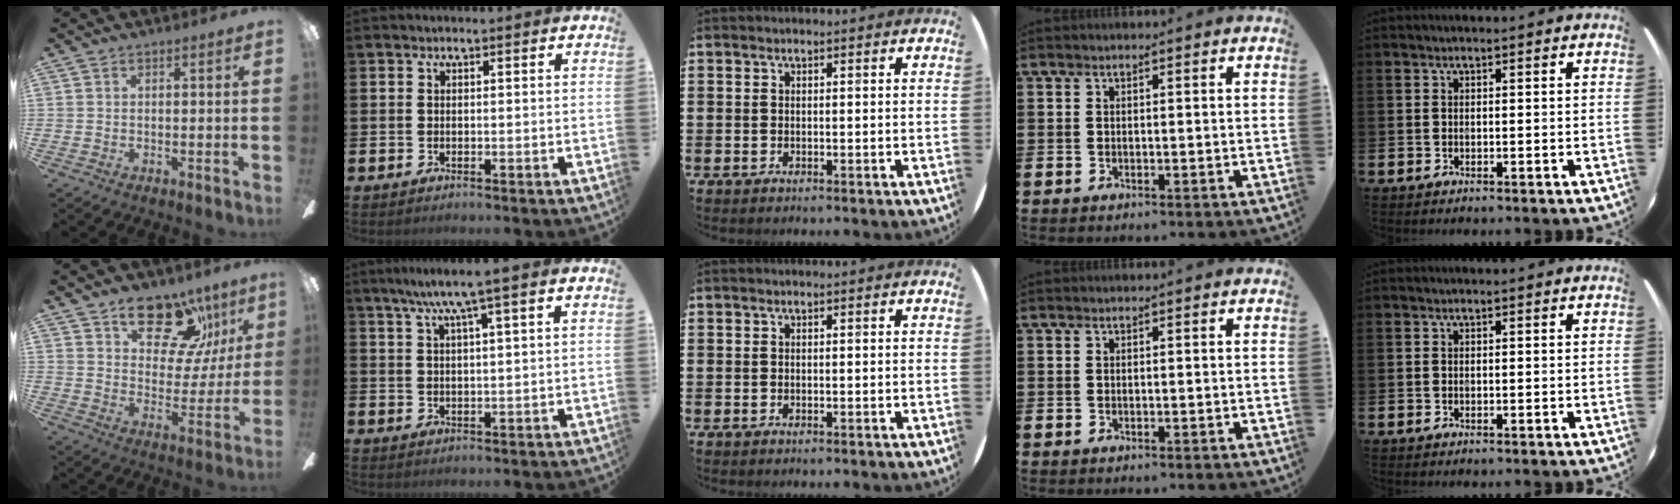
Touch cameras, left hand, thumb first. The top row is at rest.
{"thumb": {"total": 16.4, "force": [10.5, 9.2, 8.8], "torque": [-0.120, -0.055, 0.181]}, "index": {"total": 4.8, "force": [3.5, -0.2, 3.4], "torque": [-0.080, -0.002, 0.059]}}